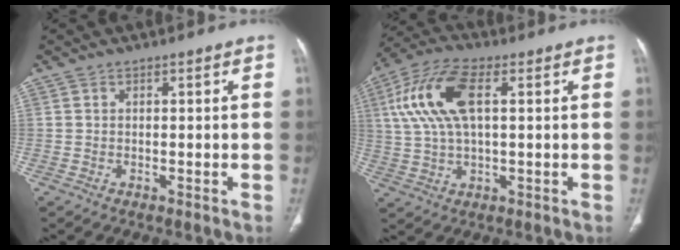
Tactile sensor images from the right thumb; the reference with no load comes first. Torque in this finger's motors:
{"motor_torque": [-0.45, 2.08, 1.51, 0.04, 0.18]}